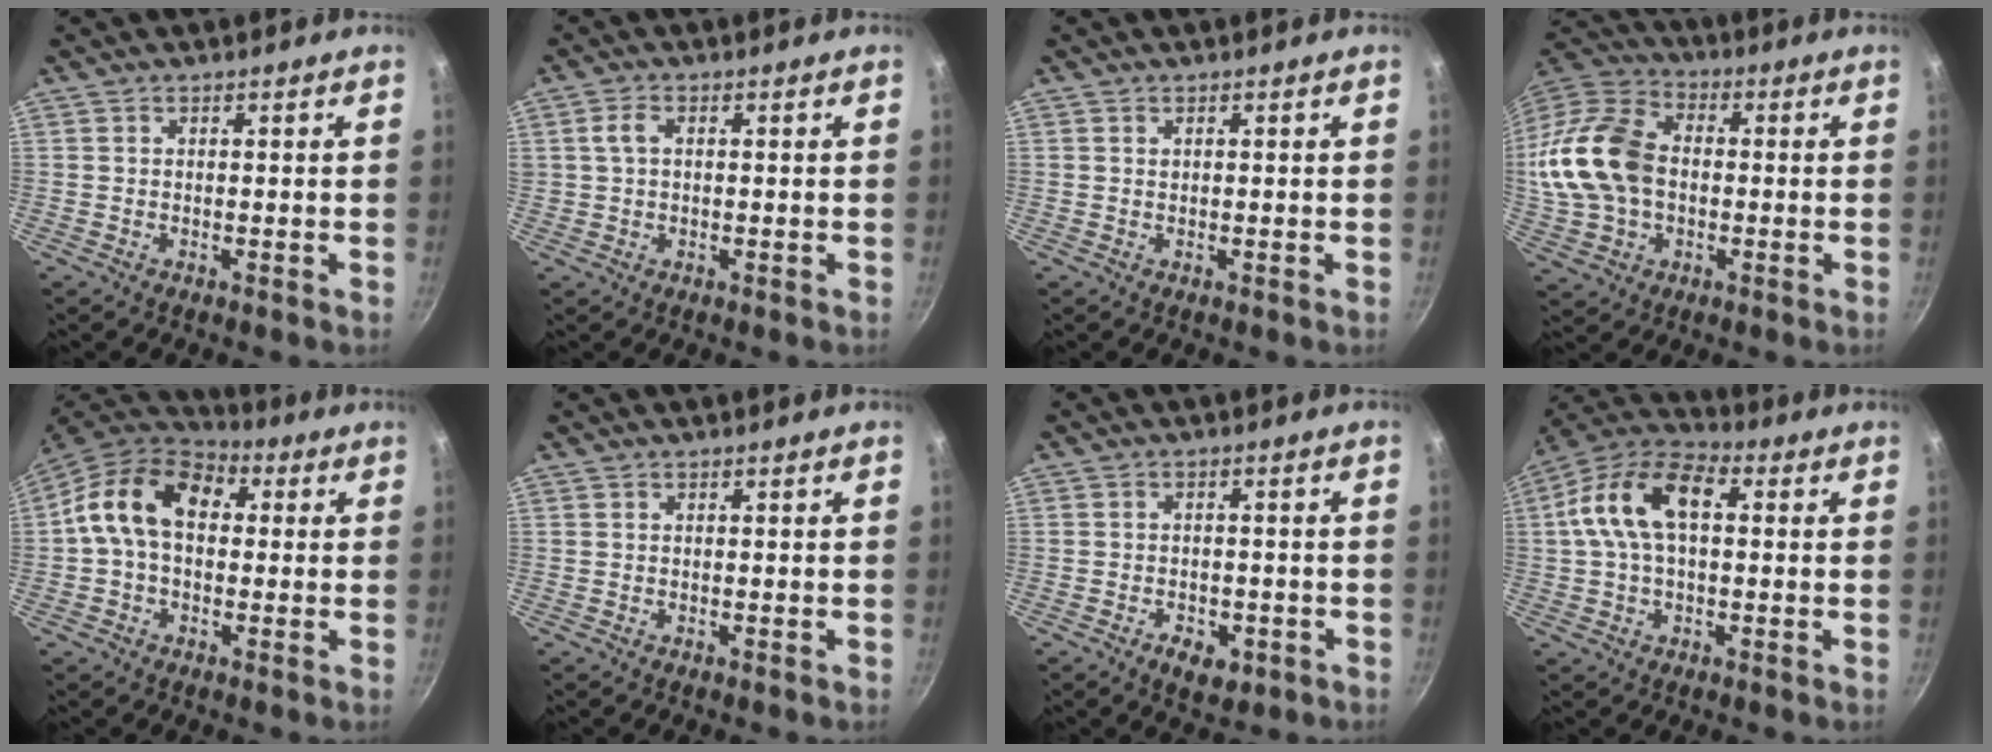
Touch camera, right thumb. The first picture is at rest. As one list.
[{"total": 2.7, "force": [0.4, 1.8, 2.0], "torque": [-0.033, 0.011, 0.009]}, {"total": 0.0}, {"total": 19.0, "force": [-0.2, 13.5, 13.4], "torque": [-0.262, 0.036, -0.008]}, {"total": 13.7, "force": [1.8, 9.6, 9.6], "torque": [-0.134, 0.026, 0.009]}, {"total": 0.0}, {"total": 5.1, "force": [-2.4, 3.1, 3.3], "torque": [-0.038, 0.014, -0.027]}, {"total": 14.4, "force": [2.0, 8.4, 11.5], "torque": [-0.199, 0.035, 0.015]}]